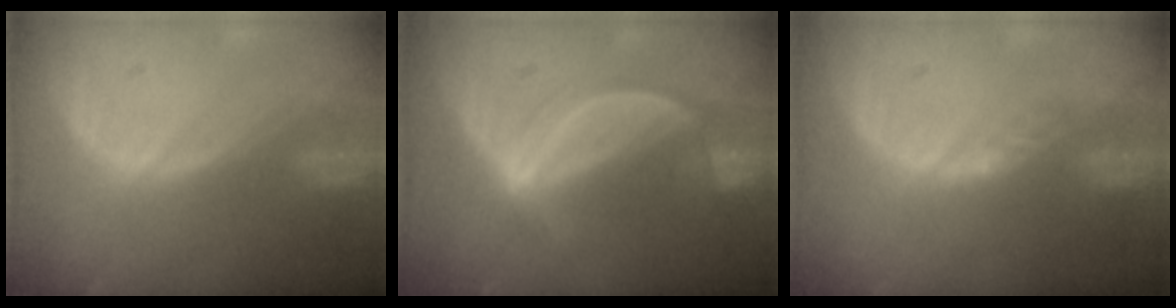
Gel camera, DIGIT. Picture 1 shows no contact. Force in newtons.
{"total": 5.2, "press": 4.7, "slide": 2.2}
{"total": 2.2, "press": 1.7, "slide": 1.3}